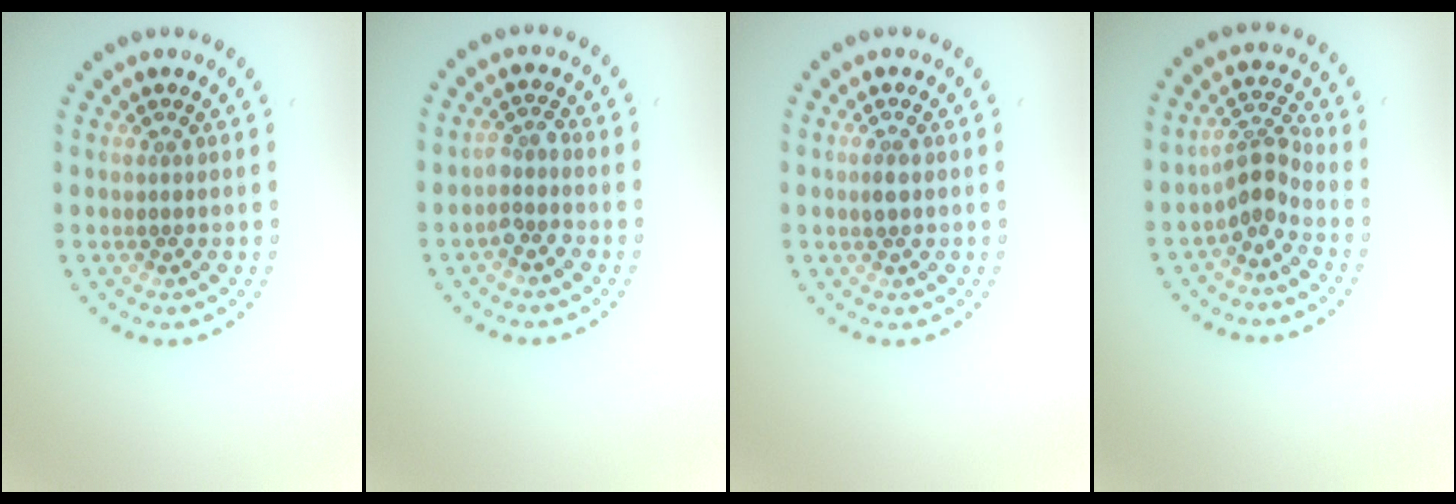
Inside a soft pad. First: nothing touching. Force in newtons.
{"total": 1.8, "press": 1.5, "slide": 1.0}
{"total": 1.0, "press": 1.0, "slide": 0.2}
{"total": 2.7, "press": 1.9, "slide": 1.9}